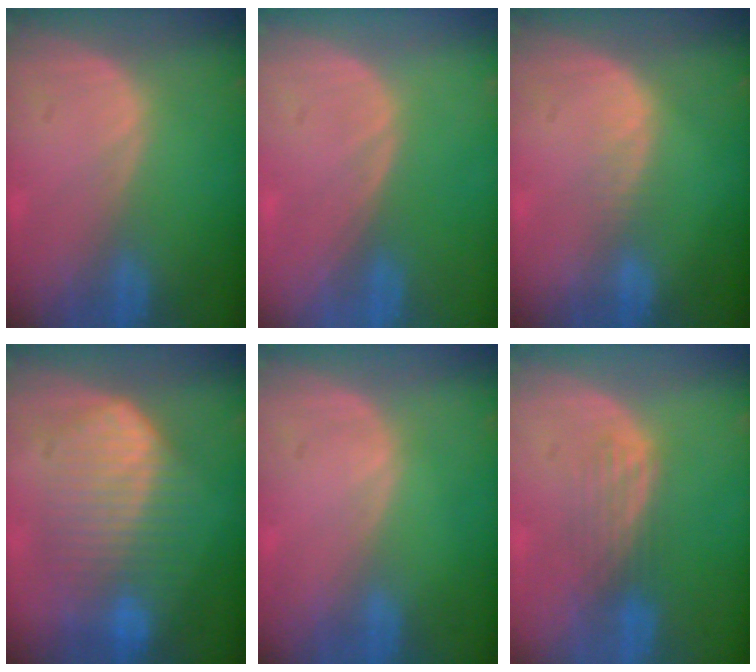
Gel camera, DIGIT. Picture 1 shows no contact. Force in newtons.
{"total": 0.0}
{"total": 1.6, "press": 1.6, "slide": 0.1}
{"total": 10.0, "press": 10.0, "slide": 0.6}
{"total": 0.0}
{"total": 3.7, "press": 3.2, "slide": 1.8}